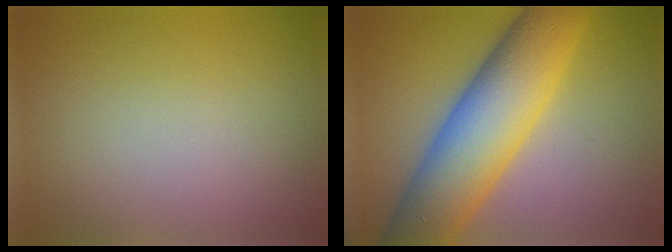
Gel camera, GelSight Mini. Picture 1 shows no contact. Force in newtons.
{"total": 11.3, "press": 11.3, "slide": 0.1}